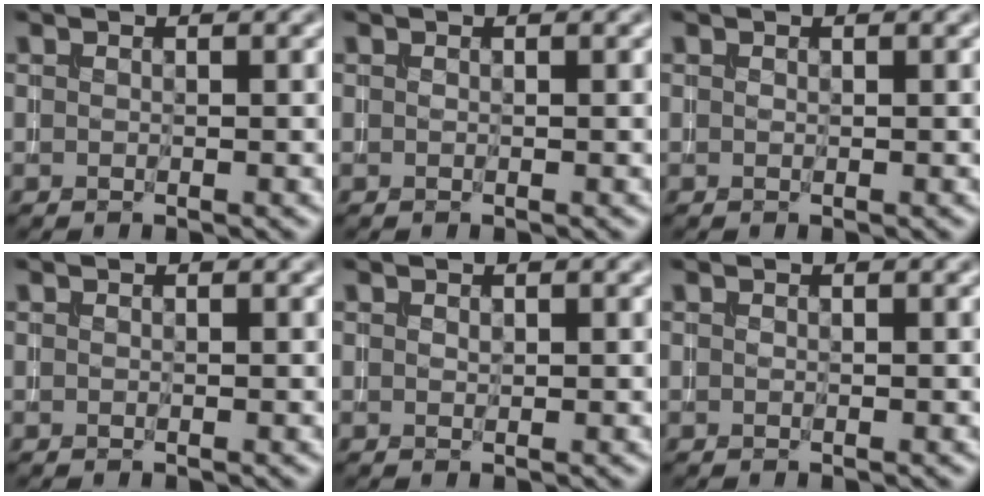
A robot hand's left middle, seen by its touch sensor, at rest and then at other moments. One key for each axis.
{"total": 0.0}
{"total": 0.0}
{"total": 0.0}
{"total": 0.0}
{"total": 0.0}